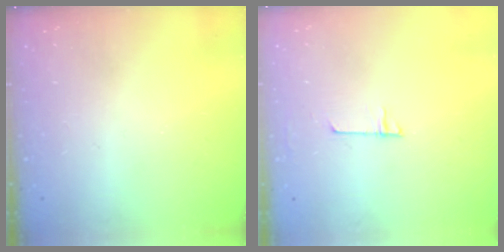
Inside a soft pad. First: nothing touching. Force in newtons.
{"total": 4.4, "press": 4.4, "slide": 0.5}